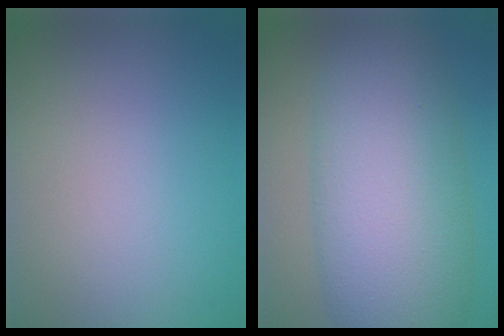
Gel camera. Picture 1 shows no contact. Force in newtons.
{"total": 12.2, "press": 12.2, "slide": 0.2}